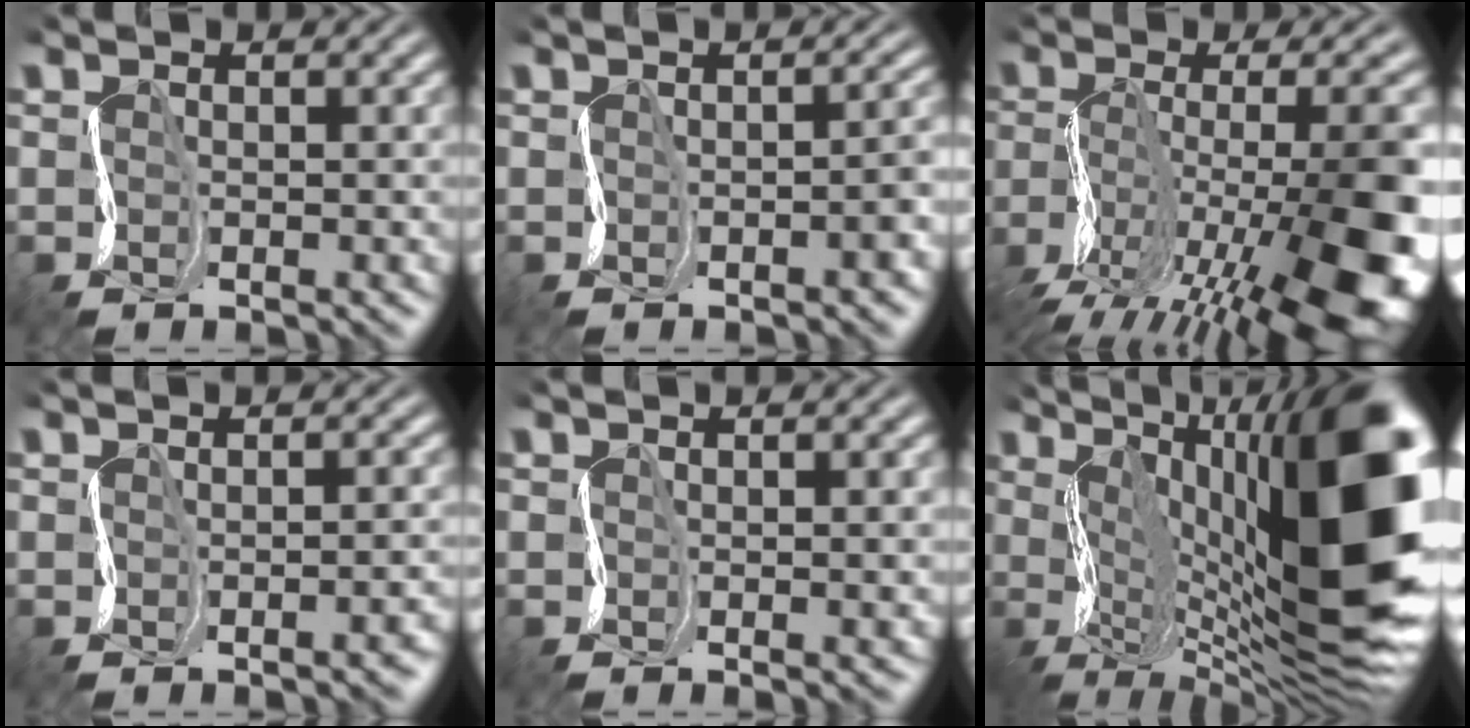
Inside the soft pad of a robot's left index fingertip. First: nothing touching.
{"total": 3.9, "force": [-1.2, 1.5, 3.4], "torque": [-0.017, 0.010, -0.012]}
{"total": 16.0, "force": [-7.1, 5.9, 13.1], "torque": [-0.215, 0.020, -0.108]}
{"total": 4.9, "force": [-1.6, 2.2, 4.1], "torque": [-0.011, 0.012, -0.013]}
{"total": 2.9, "force": [0.0, 1.0, 2.7], "torque": [-0.026, 0.005, 0.001]}
{"total": 19.5, "force": [2.3, 8.2, 17.5], "torque": [-0.254, 0.016, 0.040]}